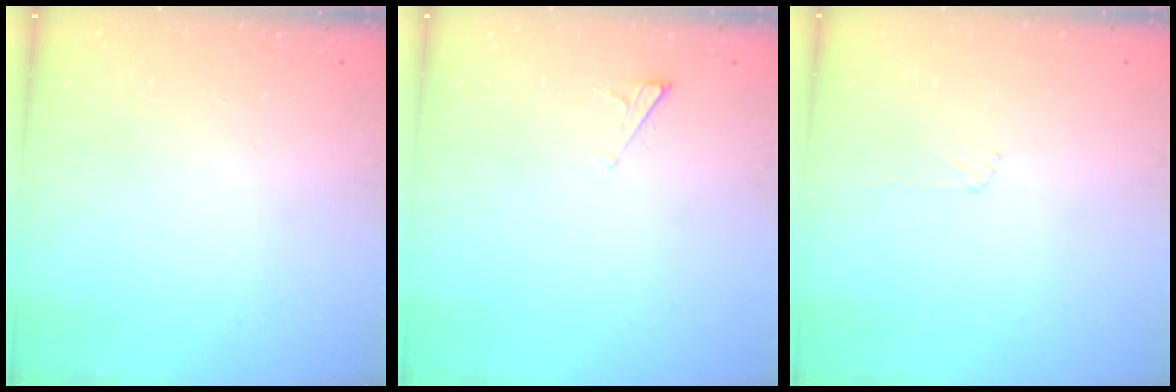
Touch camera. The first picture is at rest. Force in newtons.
{"total": 2.5, "press": 2.4, "slide": 0.3}
{"total": 3.2, "press": 3.2, "slide": 0.4}